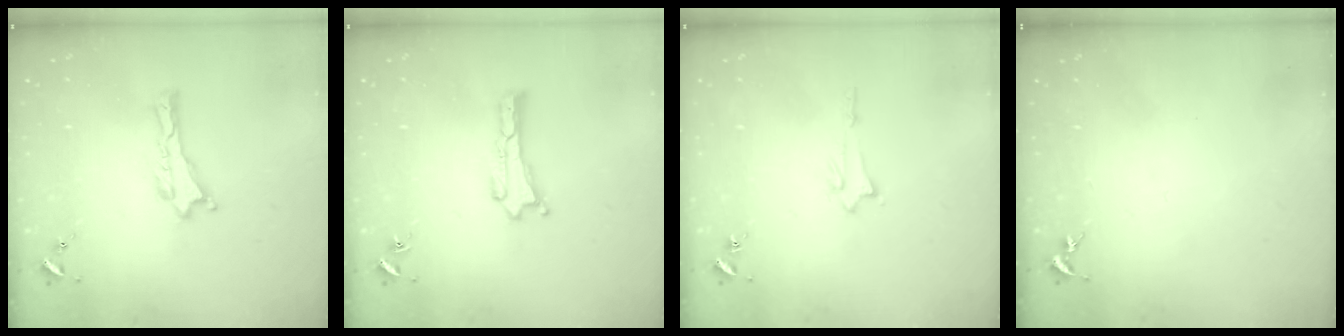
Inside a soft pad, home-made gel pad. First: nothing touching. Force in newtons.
{"total": 0.0}
{"total": 1.2, "press": 1.2, "slide": 0.1}
{"total": 0.0}